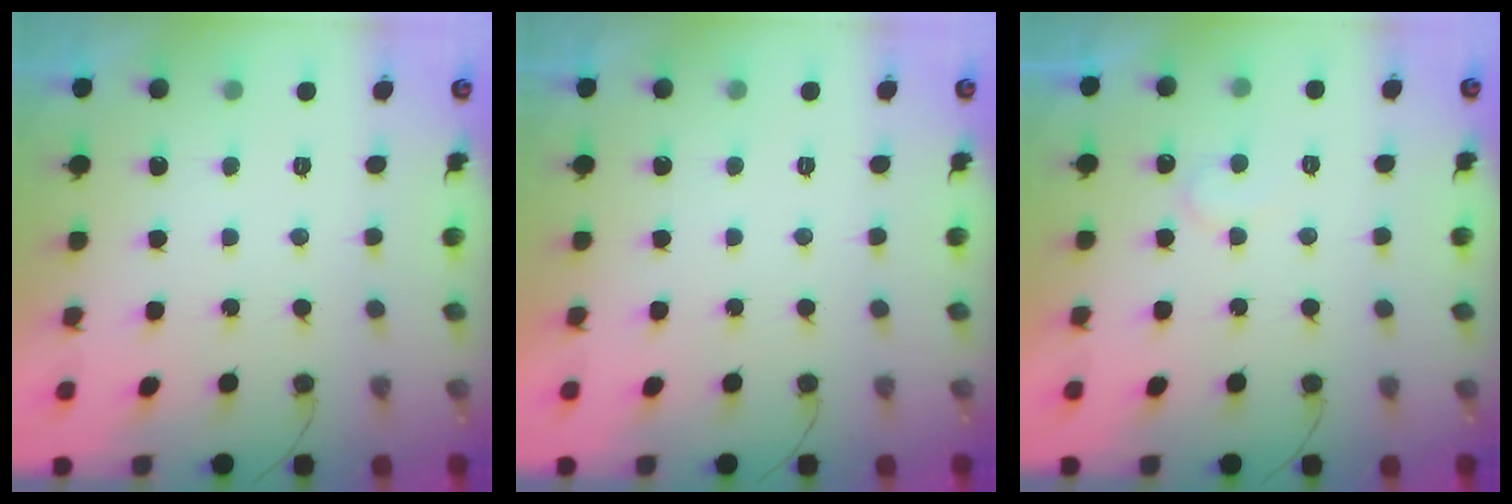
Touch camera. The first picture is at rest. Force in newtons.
{"total": 1.8, "press": 1.8, "slide": 0.1}
{"total": 6.3, "press": 6.3, "slide": 0.4}